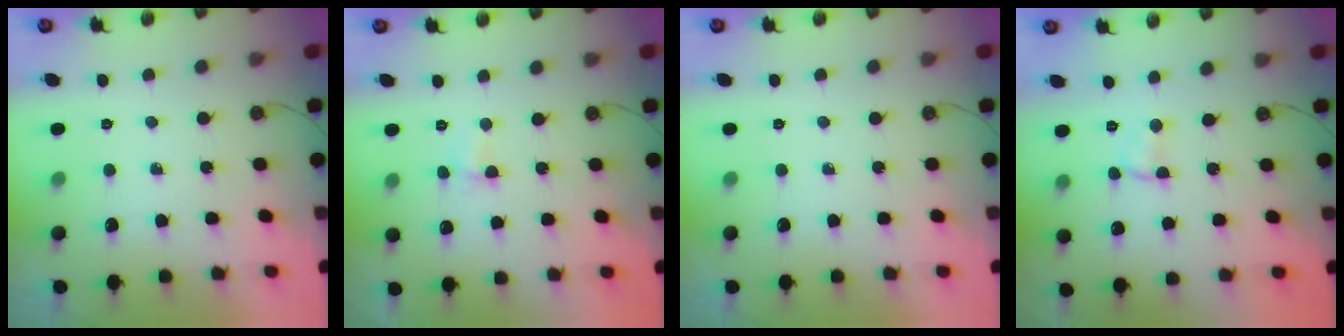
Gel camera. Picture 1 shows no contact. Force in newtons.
{"total": 2.8, "press": 1.1, "slide": 2.5}
{"total": 0.0}
{"total": 1.0, "press": 0.9, "slide": 0.5}